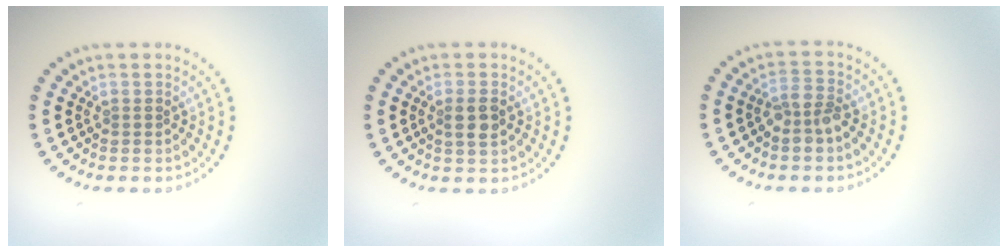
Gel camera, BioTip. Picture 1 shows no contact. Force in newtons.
{"total": 2.0, "press": 1.9, "slide": 0.6}
{"total": 2.4, "press": 2.3, "slide": 0.7}